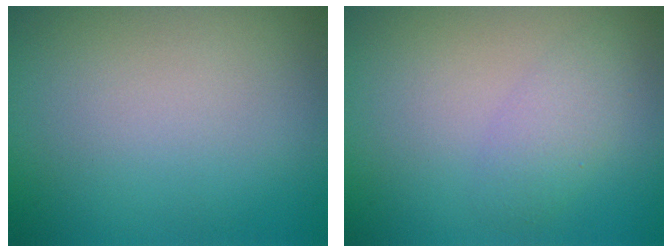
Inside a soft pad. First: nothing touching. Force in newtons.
{"total": 2.1, "press": 2.1, "slide": 0.1}